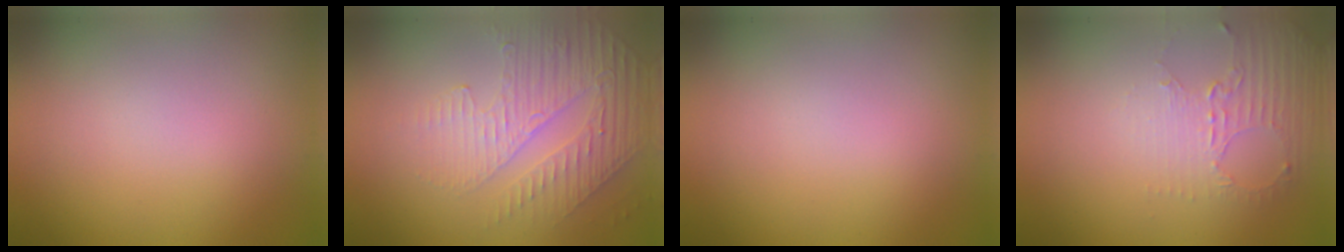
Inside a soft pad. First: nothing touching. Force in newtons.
{"total": 4.8, "press": 3.1, "slide": 3.6}
{"total": 0.0}
{"total": 2.6, "press": 2.0, "slide": 1.7}